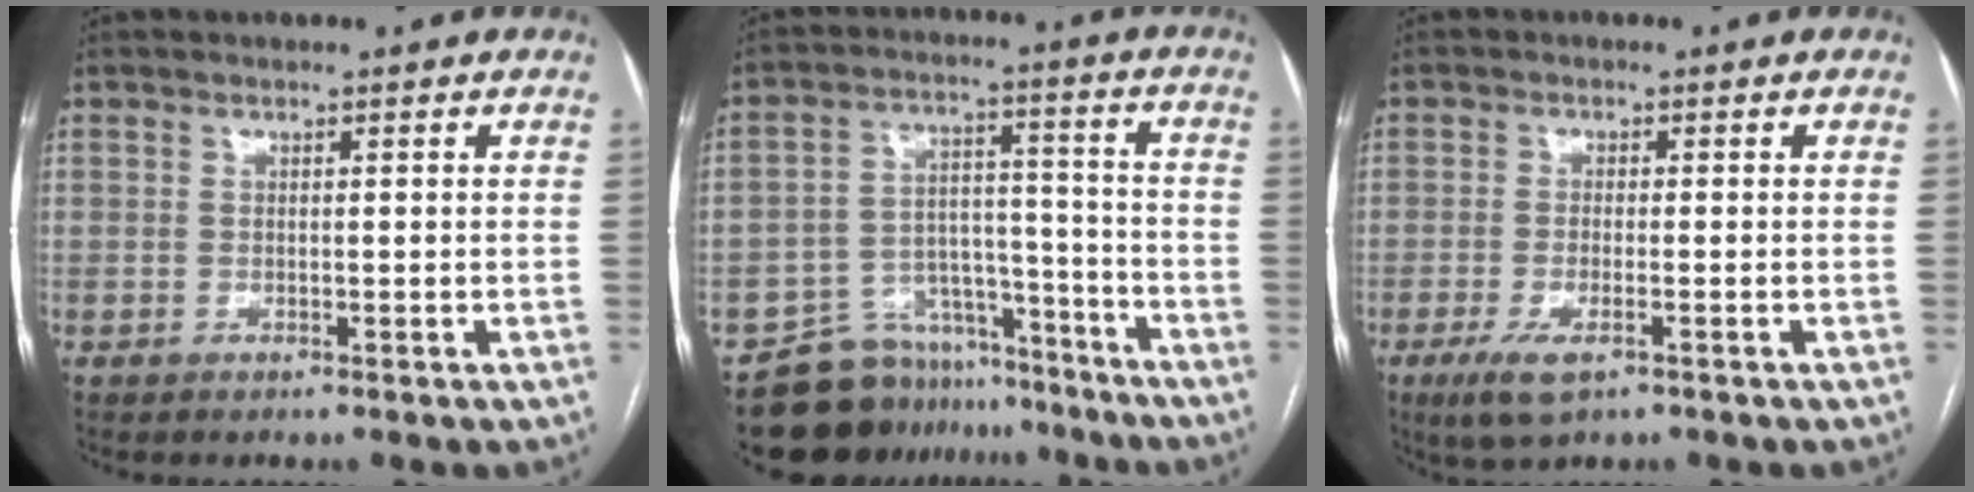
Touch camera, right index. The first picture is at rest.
{"total": 11.5, "force": [-9.9, 5.8, 0.6], "torque": [0.006, 0.061, -0.156]}
{"total": 5.0, "force": [-2.7, 1.3, 4.0], "torque": [-0.083, -0.011, -0.044]}